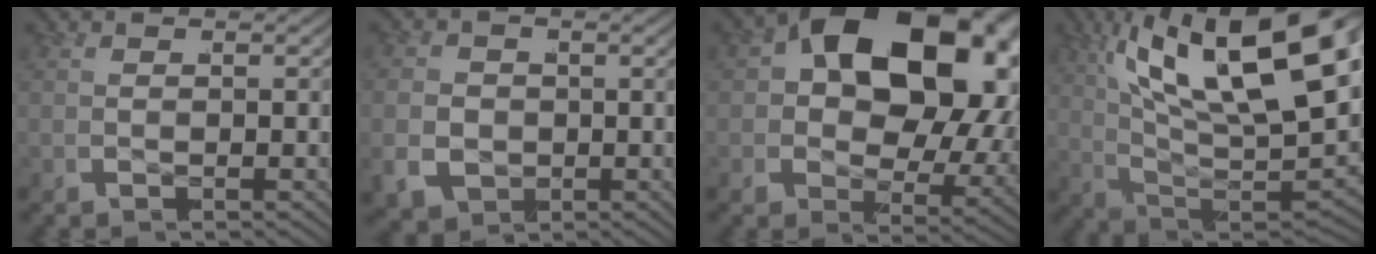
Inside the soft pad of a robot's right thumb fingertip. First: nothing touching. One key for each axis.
{"total": 6.0, "fx": -1.2, "fy": 5.4, "fz": 2.5, "tx": -0.074, "ty": -0.034, "tz": -0.006}
{"total": 17.8, "fx": 2.9, "fy": 11.2, "fz": 13.5, "tx": -0.253, "ty": -0.026, "tz": 0.053}
{"total": 18.5, "fx": 4.0, "fy": 9.5, "fz": 15.4, "tx": -0.272, "ty": -0.022, "tz": 0.072}